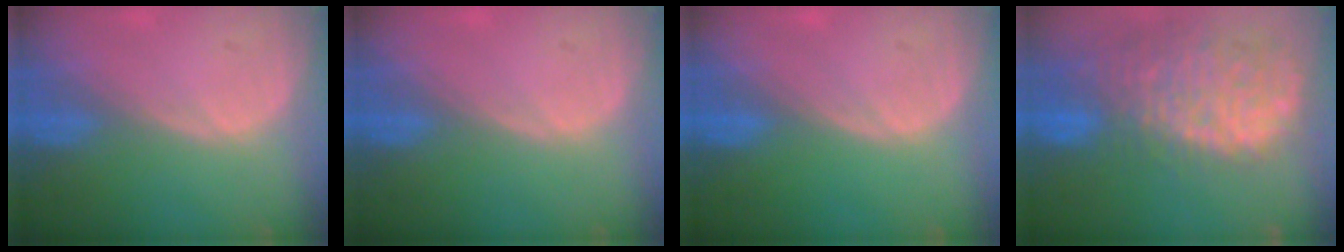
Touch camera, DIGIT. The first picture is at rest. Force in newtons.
{"total": 0.0}
{"total": 0.0}
{"total": 14.3, "press": 11.7, "slide": 8.1}